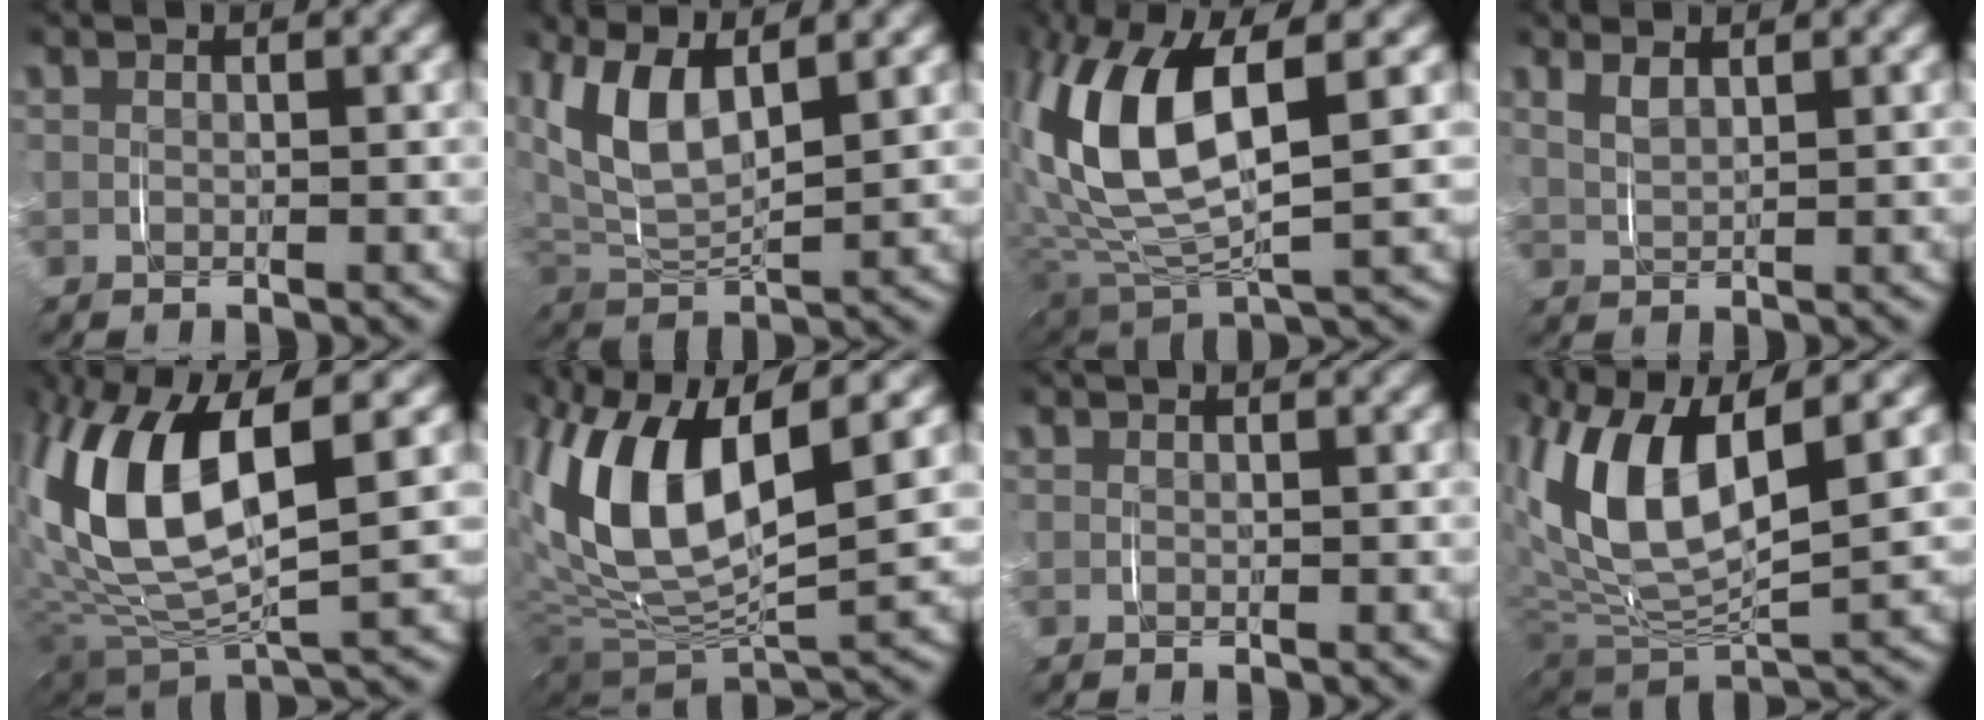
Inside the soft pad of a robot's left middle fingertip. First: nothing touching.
{"total": 7.4, "force": [2.8, 4.3, 5.3], "torque": [-0.132, 0.006, 0.048]}
{"total": 10.6, "force": [2.0, 5.3, 8.9], "torque": [-0.204, 0.002, 0.039]}
{"total": 1.6, "force": [1.1, 0.5, 1.0], "torque": [-0.019, 0.000, 0.025]}
{"total": 11.7, "force": [1.9, 6.2, 9.7], "torque": [-0.216, -0.002, 0.035]}
{"total": 12.3, "force": [2.0, 6.9, 10.0], "torque": [-0.214, -0.004, 0.035]}
{"total": 0.0}
{"total": 11.2, "force": [2.8, 6.0, 9.0], "torque": [-0.200, 0.004, 0.048]}